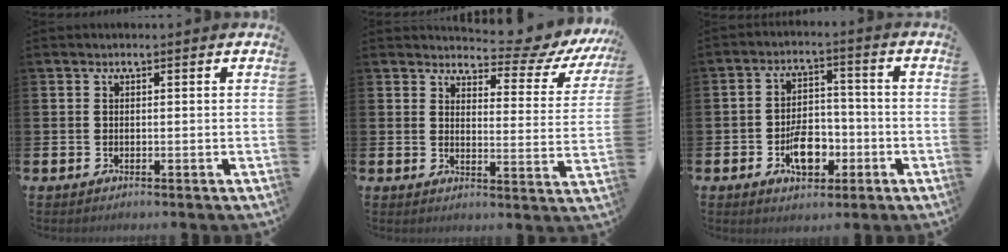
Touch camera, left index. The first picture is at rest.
{"total": 5.0, "force": [4.5, 1.6, 1.7], "torque": [-0.037, -0.039, 0.069]}
{"total": 6.4, "force": [-2.4, 4.0, 4.5], "torque": [-0.069, 0.011, -0.043]}